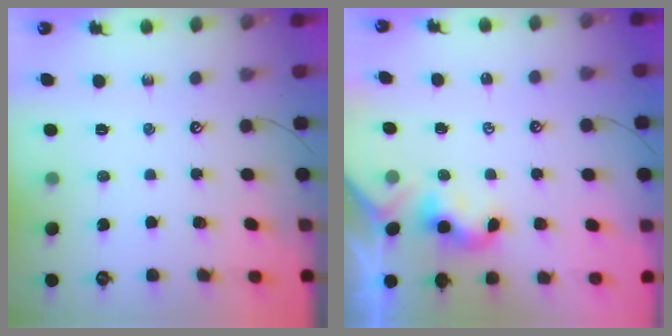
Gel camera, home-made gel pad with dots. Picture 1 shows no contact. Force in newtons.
{"total": 2.3, "press": 2.3, "slide": 0.2}